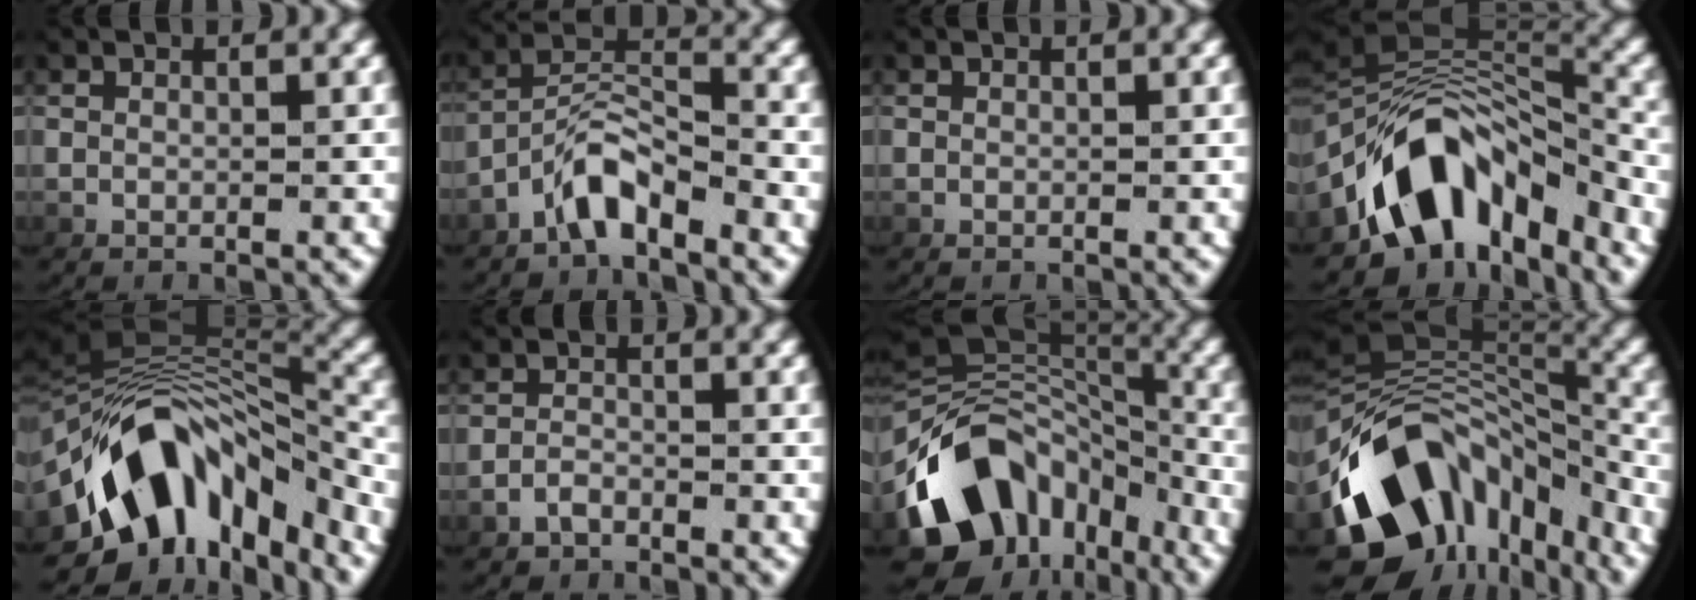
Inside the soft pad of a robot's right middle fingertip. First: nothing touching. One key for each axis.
{"total": 3.7, "fx": -2.7, "fy": 1.1, "fz": 2.2, "tx": -0.044, "ty": 0.003, "tz": -0.048}
{"total": 0.0}
{"total": 10.5, "fx": -3.5, "fy": 6.4, "fz": 7.5, "tx": -0.153, "ty": -0.023, "tz": -0.046}
{"total": 12.7, "fx": -3.8, "fy": 7.8, "fz": 9.3, "tx": -0.185, "ty": -0.016, "tz": -0.050}
{"total": 1.4, "fx": -1.4, "fy": 0.3, "fz": 0.1, "tx": -0.010, "ty": -0.005, "tz": -0.022}
{"total": 13.2, "fx": -3.3, "fy": 9.1, "fz": 9.0, "tx": -0.179, "ty": -0.028, "tz": -0.040}
{"total": 13.9, "fx": -3.7, "fy": 9.0, "fz": 9.9, "tx": -0.186, "ty": -0.031, "tz": -0.042}